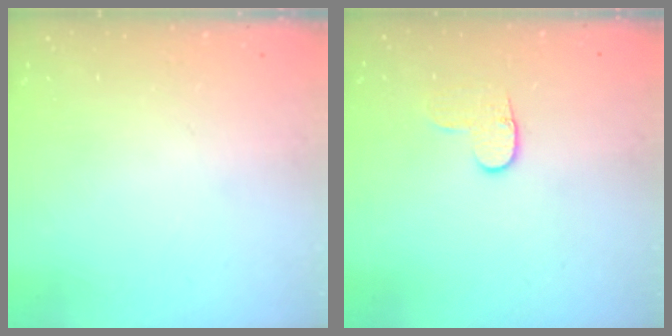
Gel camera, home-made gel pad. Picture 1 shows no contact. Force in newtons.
{"total": 5.7, "press": 5.6, "slide": 0.6}